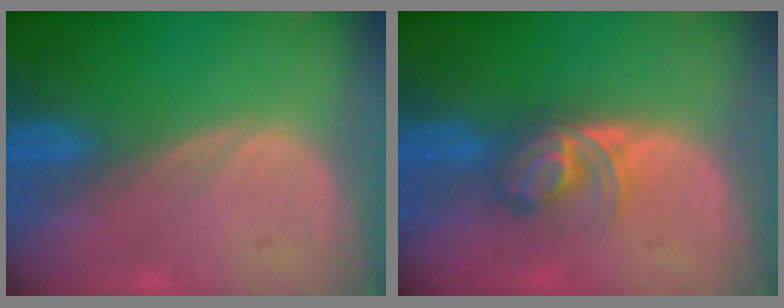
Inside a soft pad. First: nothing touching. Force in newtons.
{"total": 5.7, "press": 4.9, "slide": 2.9}